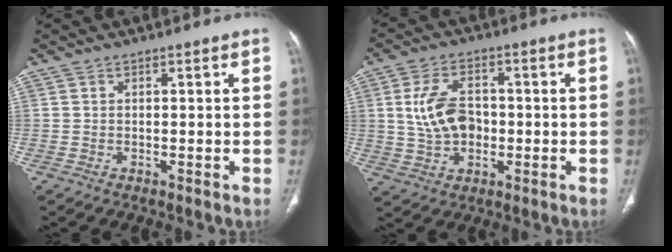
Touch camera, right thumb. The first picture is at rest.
{"total": 9.6, "force": [0.1, 6.5, 7.0], "torque": [-0.120, 0.013, 0.005]}